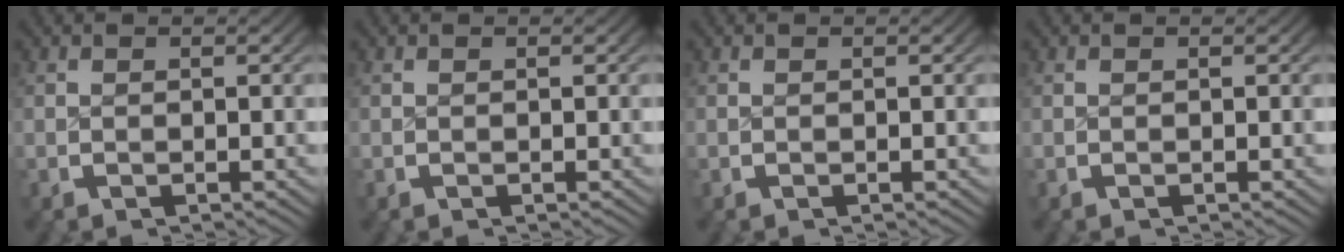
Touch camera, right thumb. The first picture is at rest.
{"total": 0.0}
{"total": 0.0}
{"total": 0.0}